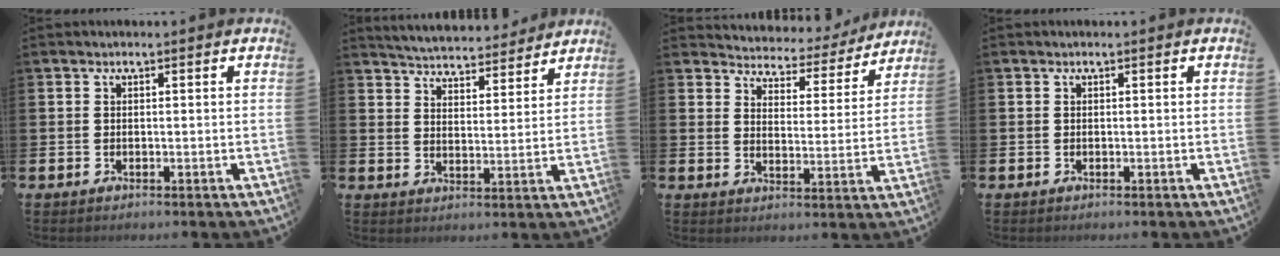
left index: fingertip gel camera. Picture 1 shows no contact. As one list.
[{"total": 4.6, "force": [4.6, 0.6, -0.1], "torque": [-0.015, -0.038, 0.079]}, {"total": 3.6, "force": [3.4, 1.2, 0.0], "torque": [-0.020, -0.039, 0.051]}, {"total": 0.0}]